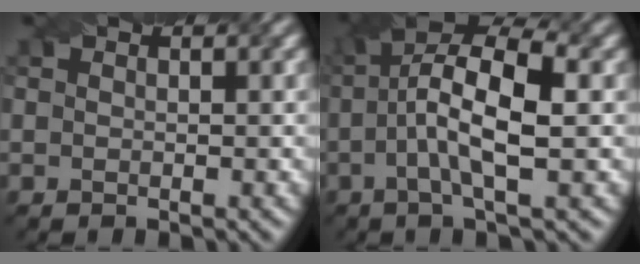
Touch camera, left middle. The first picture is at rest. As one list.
[{"total": 7.0, "force": [-0.4, 2.2, 6.6], "torque": [-0.116, 0.018, 0.003]}]